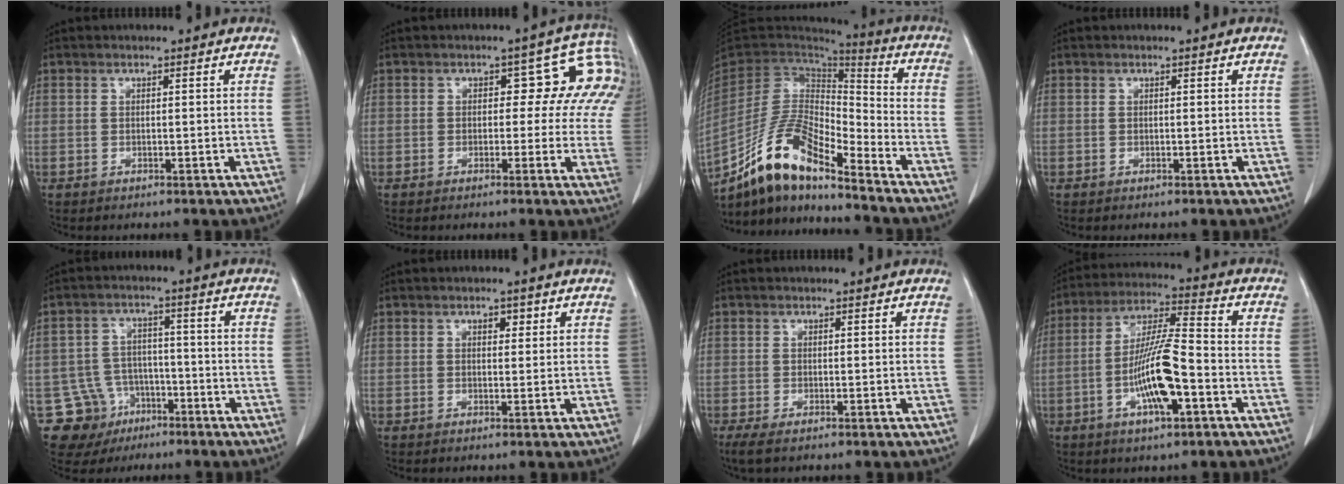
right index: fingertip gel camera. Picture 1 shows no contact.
{"total": 7.4, "force": [2.7, 4.7, 5.0], "torque": [-0.050, 0.024, 0.012]}
{"total": 14.1, "force": [-11.3, 2.9, 7.9], "torque": [-0.156, 0.013, -0.211]}
{"total": 0.0}
{"total": 10.1, "force": [-5.1, 8.6, 1.0], "torque": [-0.029, 0.030, -0.067]}
{"total": 1.6, "force": [0.8, 0.9, 1.1], "torque": [-0.013, 0.000, 0.010]}
{"total": 2.0, "force": [-1.0, 0.7, 1.7], "torque": [-0.035, -0.004, -0.018]}
{"total": 11.9, "force": [-3.9, 1.9, 11.1], "torque": [-0.212, 0.002, -0.071]}